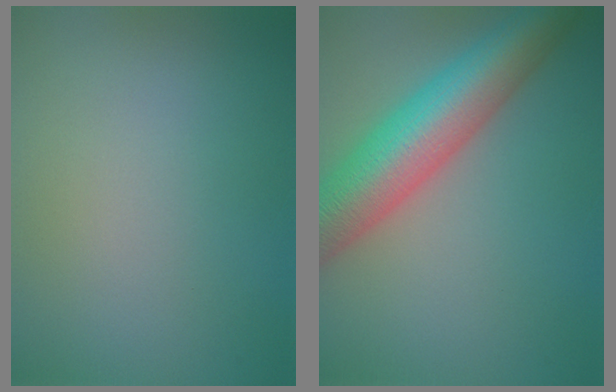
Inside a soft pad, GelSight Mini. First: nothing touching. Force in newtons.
{"total": 10.2, "press": 10.2, "slide": 0.5}